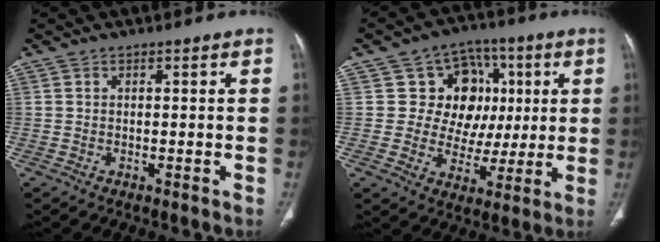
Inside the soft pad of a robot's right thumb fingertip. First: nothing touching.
{"total": 13.3, "force": [3.0, 11.6, 5.8], "torque": [-0.024, 0.005, 0.051]}